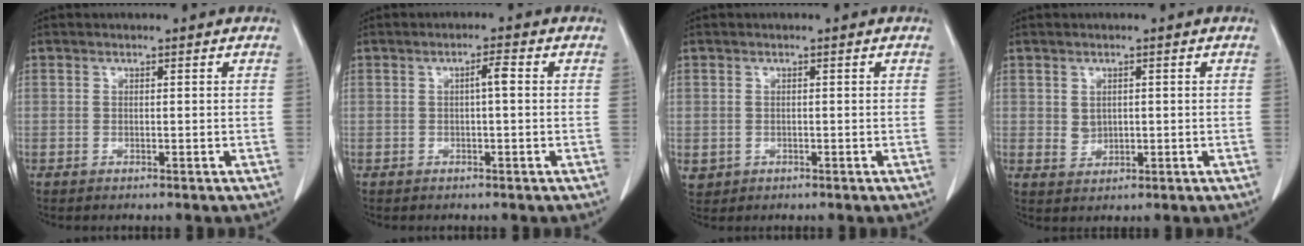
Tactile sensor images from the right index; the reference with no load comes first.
{"total": 2.0, "force": [0.1, 0.2, 2.0], "torque": [-0.033, 0.005, 0.001]}
{"total": 2.2, "force": [-0.3, 2.1, 0.3], "torque": [-0.004, 0.002, 0.003]}
{"total": 2.1, "force": [0.3, 1.8, 1.2], "torque": [-0.022, -0.002, 0.012]}